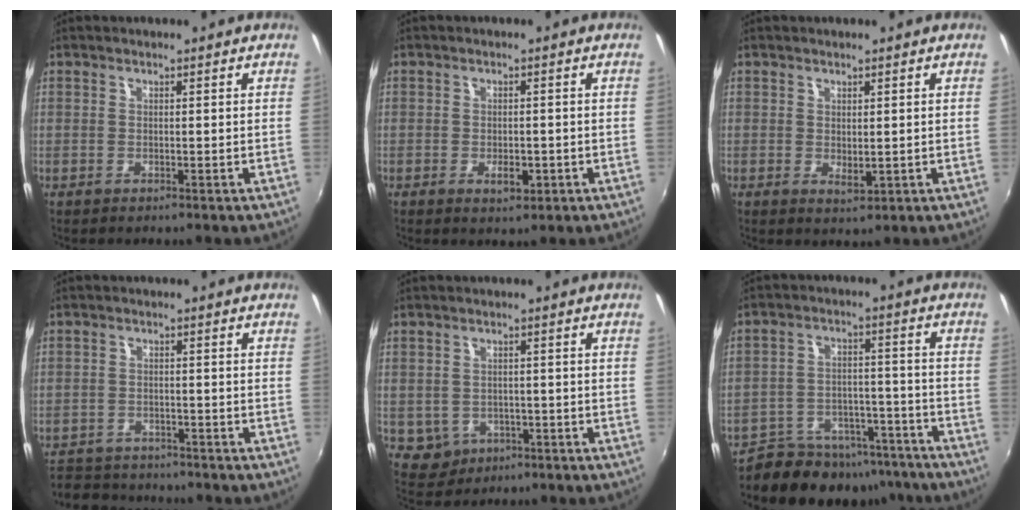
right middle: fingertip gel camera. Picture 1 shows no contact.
{"total": 2.9, "force": [-1.1, 1.6, 2.2], "torque": [-0.041, -0.003, -0.014]}
{"total": 1.8, "force": [0.3, 0.8, 1.5], "torque": [-0.023, -0.003, 0.008]}
{"total": 7.3, "force": [-6.6, 3.0, 1.2], "torque": [-0.047, 0.011, -0.105]}
{"total": 5.0, "force": [-1.6, 4.5, 1.6], "torque": [-0.046, 0.002, -0.009]}
{"total": 14.9, "force": [-12.5, 6.7, 4.6], "torque": [-0.095, 0.025, -0.166]}